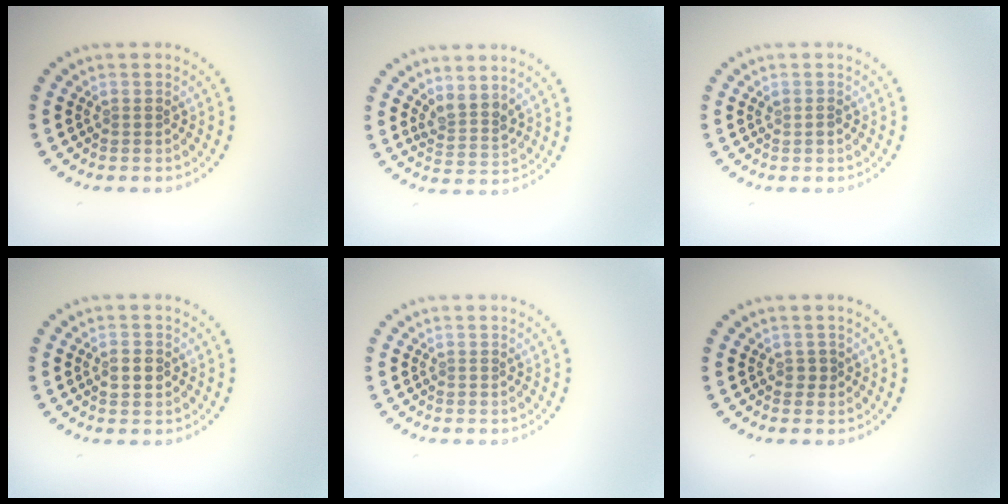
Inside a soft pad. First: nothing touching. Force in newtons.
{"total": 2.4, "press": 1.9, "slide": 1.5}
{"total": 0.7, "press": 0.7, "slide": 0.1}
{"total": 2.1, "press": 2.1, "slide": 0.0}
{"total": 0.0}
{"total": 0.7, "press": 0.7, "slide": 0.2}